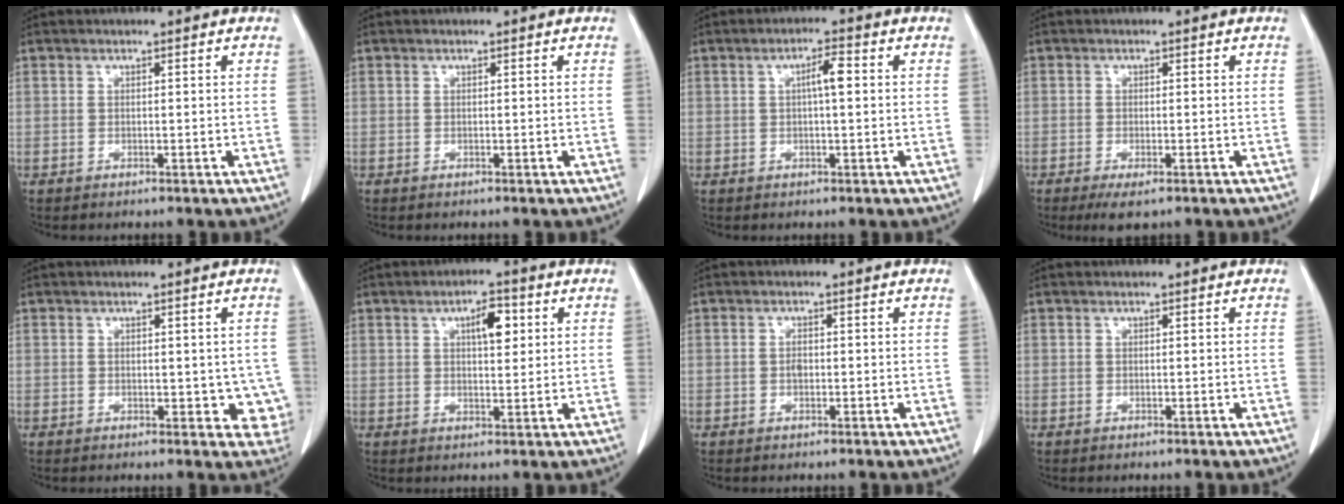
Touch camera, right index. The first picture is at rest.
{"total": 0.0}
{"total": 3.3, "force": [0.5, 0.5, 3.3], "torque": [-0.056, 0.006, 0.007]}
{"total": 3.3, "force": [-2.0, 0.9, 2.4], "torque": [-0.041, -0.006, -0.029]}
{"total": 4.1, "force": [0.1, 2.7, 3.1], "torque": [-0.008, -0.003, 0.004]}
{"total": 4.9, "force": [1.8, 1.7, 4.2], "torque": [-0.068, 0.006, 0.028]}
{"total": 1.1, "force": [-0.1, 0.6, 0.9], "torque": [-0.019, 0.002, -0.003]}
{"total": 0.0}